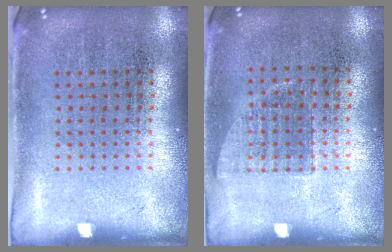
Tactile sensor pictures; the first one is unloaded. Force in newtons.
{"total": 0.8, "press": 0.7, "slide": 0.3}